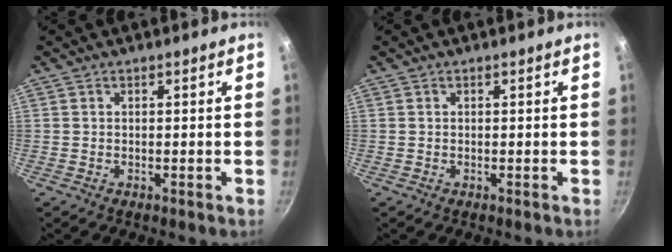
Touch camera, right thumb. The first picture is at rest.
{"total": 0.0}